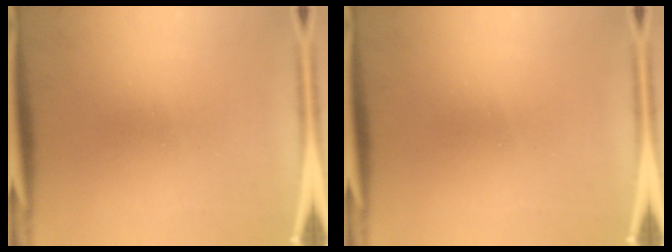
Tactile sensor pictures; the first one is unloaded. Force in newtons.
{"total": 0.0}